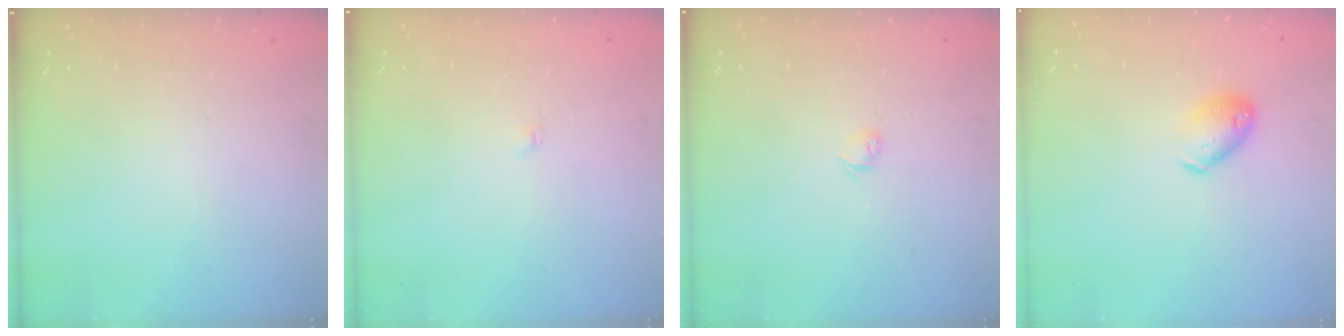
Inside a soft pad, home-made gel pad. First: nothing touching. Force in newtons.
{"total": 1.9, "press": 1.9, "slide": 0.3}
{"total": 2.6, "press": 2.5, "slide": 0.6}
{"total": 8.0, "press": 7.9, "slide": 0.8}